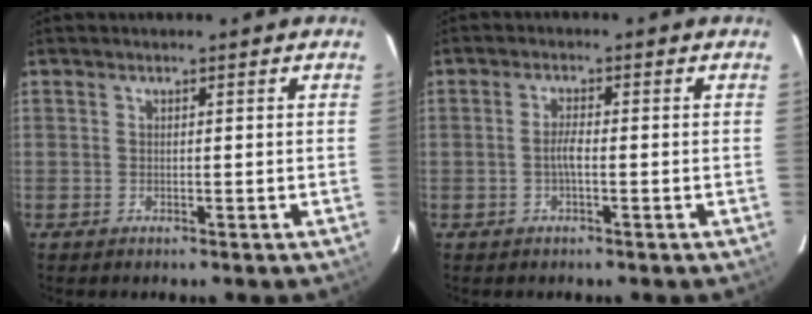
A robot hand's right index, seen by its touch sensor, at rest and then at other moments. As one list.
[{"total": 2.2, "force": [-0.7, 0.3, 2.0], "torque": [-0.042, 0.004, -0.015]}]